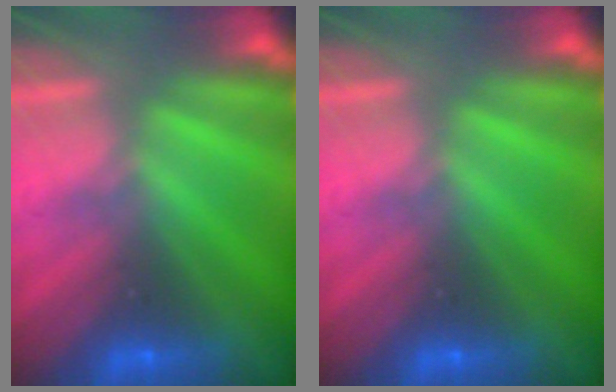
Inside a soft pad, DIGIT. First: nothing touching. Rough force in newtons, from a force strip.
{"total": 0.0}